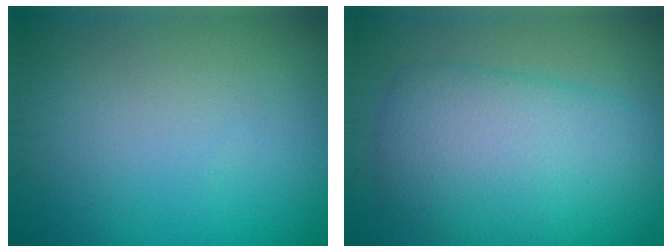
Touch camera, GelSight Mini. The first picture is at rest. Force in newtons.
{"total": 7.1, "press": 7.1, "slide": 0.3}